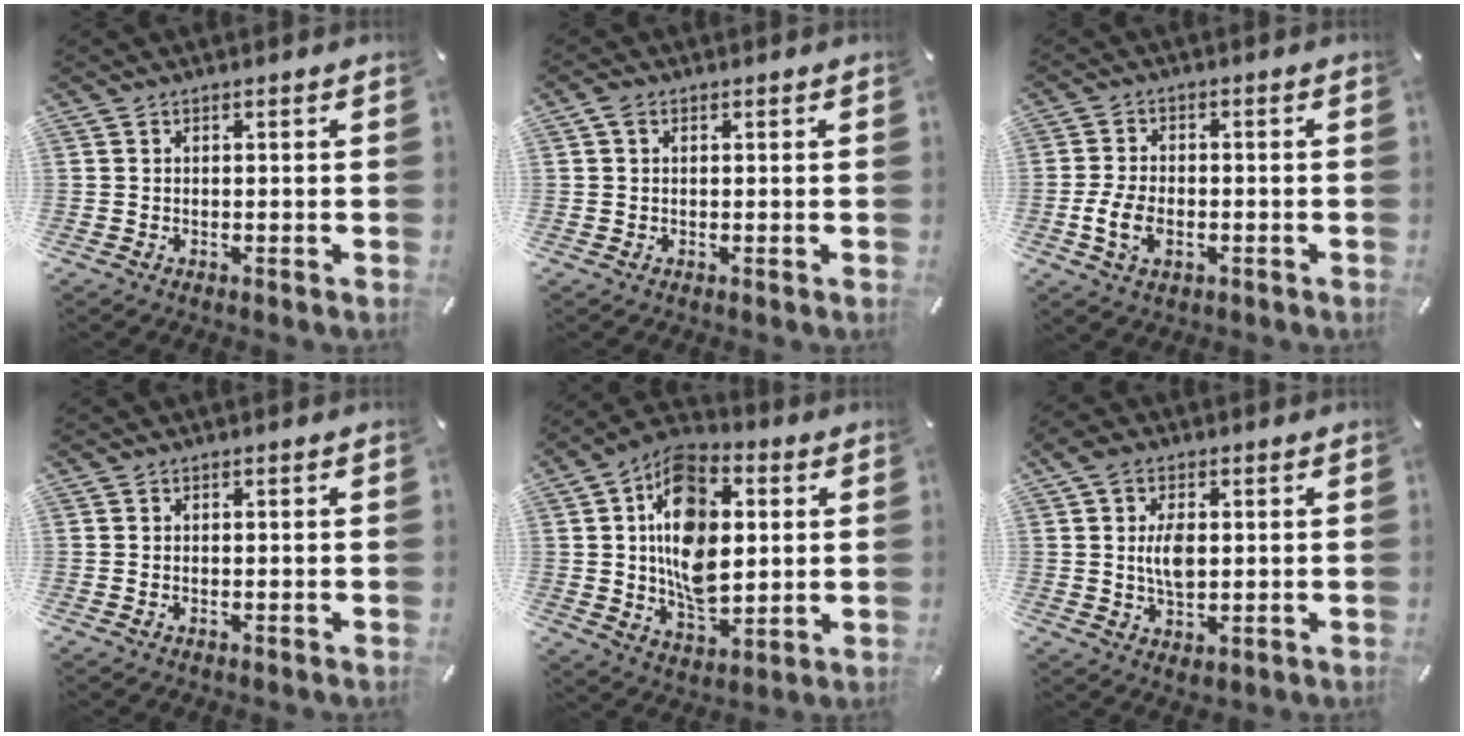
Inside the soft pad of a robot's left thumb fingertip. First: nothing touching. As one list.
[{"total": 1.9, "force": [0.6, 1.4, 1.0], "torque": [-0.024, 0.006, 0.010]}, {"total": 7.4, "force": [-2.2, 4.9, 5.0], "torque": [-0.112, 0.007, -0.042]}, {"total": 0.6, "force": [-0.1, 0.3, 0.5], "torque": [-0.009, 0.001, -0.002]}, {"total": 17.4, "force": [2.8, 11.7, 12.6], "torque": [-0.230, -0.005, 0.049]}, {"total": 8.8, "force": [1.3, 5.8, 6.5], "torque": [-0.140, 0.001, 0.017]}]